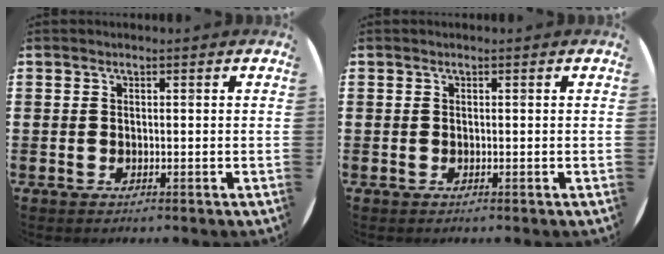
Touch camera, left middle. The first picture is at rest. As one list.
[{"total": 0.0}]